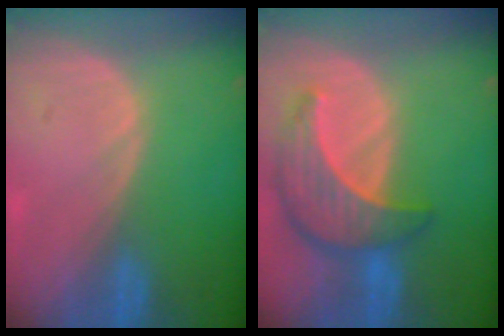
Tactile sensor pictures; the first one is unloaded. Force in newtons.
{"total": 8.7, "press": 7.8, "slide": 3.8}